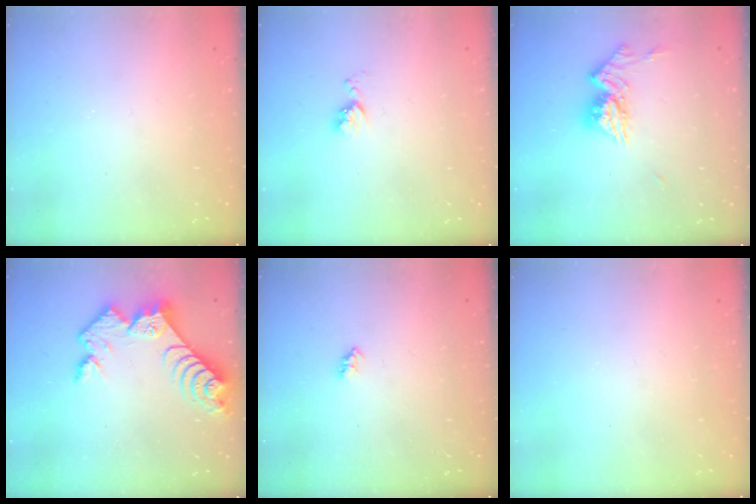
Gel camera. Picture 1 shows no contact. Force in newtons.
{"total": 4.0, "press": 3.9, "slide": 0.7}
{"total": 10.6, "press": 10.5, "slide": 0.9}
{"total": 11.4, "press": 11.4, "slide": 0.8}
{"total": 2.1, "press": 2.1, "slide": 0.4}
{"total": 0.0}